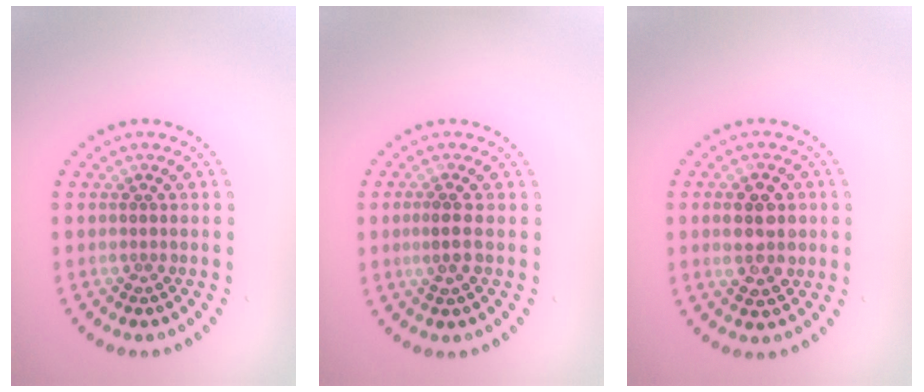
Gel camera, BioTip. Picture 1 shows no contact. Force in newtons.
{"total": 1.9, "press": 1.8, "slide": 0.7}
{"total": 3.7, "press": 3.7, "slide": 0.5}